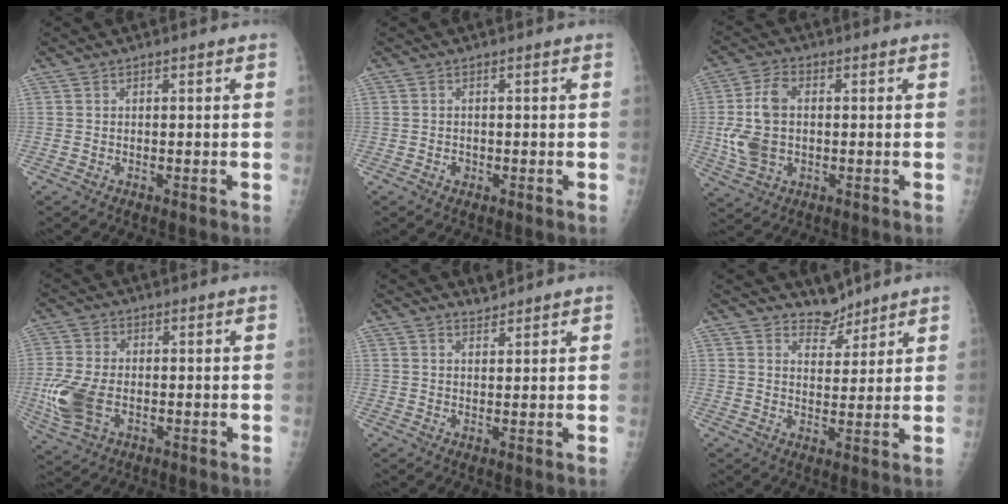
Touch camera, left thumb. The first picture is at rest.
{"total": 1.0, "force": [-0.6, 0.8, 0.1], "torque": [0.004, 0.003, -0.008]}
{"total": 9.4, "force": [-0.1, 6.1, 7.1], "torque": [-0.148, 0.010, 0.001]}
{"total": 9.7, "force": [-1.9, 6.0, 7.3], "torque": [-0.169, 0.000, -0.032]}
{"total": 1.6, "force": [1.5, 0.4, -0.2], "torque": [0.012, -0.015, 0.026]}
{"total": 4.0, "force": [3.6, 1.7, -0.4], "torque": [0.030, -0.034, 0.062]}